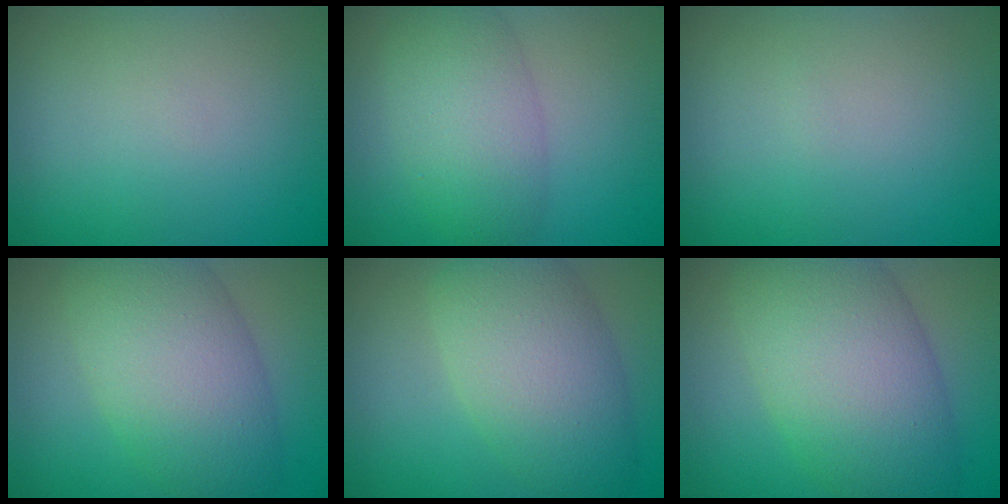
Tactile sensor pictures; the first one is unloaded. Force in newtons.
{"total": 5.4, "press": 5.4, "slide": 0.2}
{"total": 0.0}
{"total": 8.8, "press": 8.8, "slide": 0.4}
{"total": 7.5, "press": 7.5, "slide": 0.4}
{"total": 10.5, "press": 10.5, "slide": 0.6}